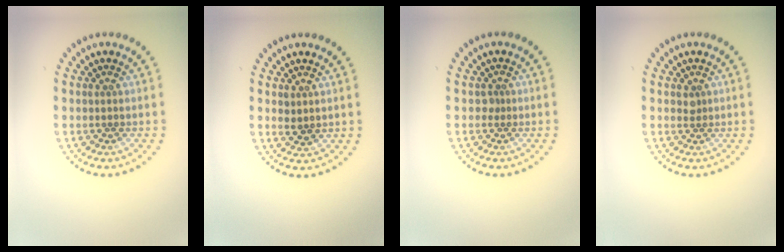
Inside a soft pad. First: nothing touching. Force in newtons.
{"total": 1.1, "press": 1.0, "slide": 0.4}
{"total": 0.7, "press": 0.4, "slide": 0.5}
{"total": 0.8, "press": 0.5, "slide": 0.6}